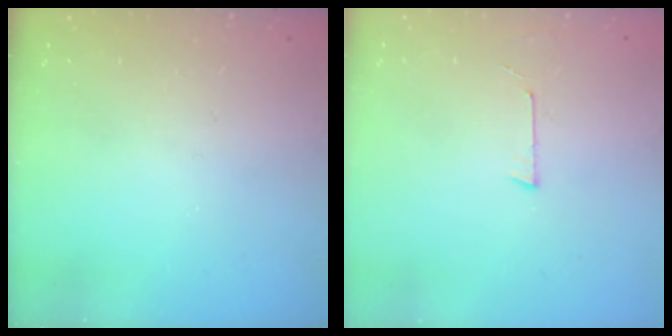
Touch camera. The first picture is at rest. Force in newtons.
{"total": 3.2, "press": 3.2, "slide": 0.2}